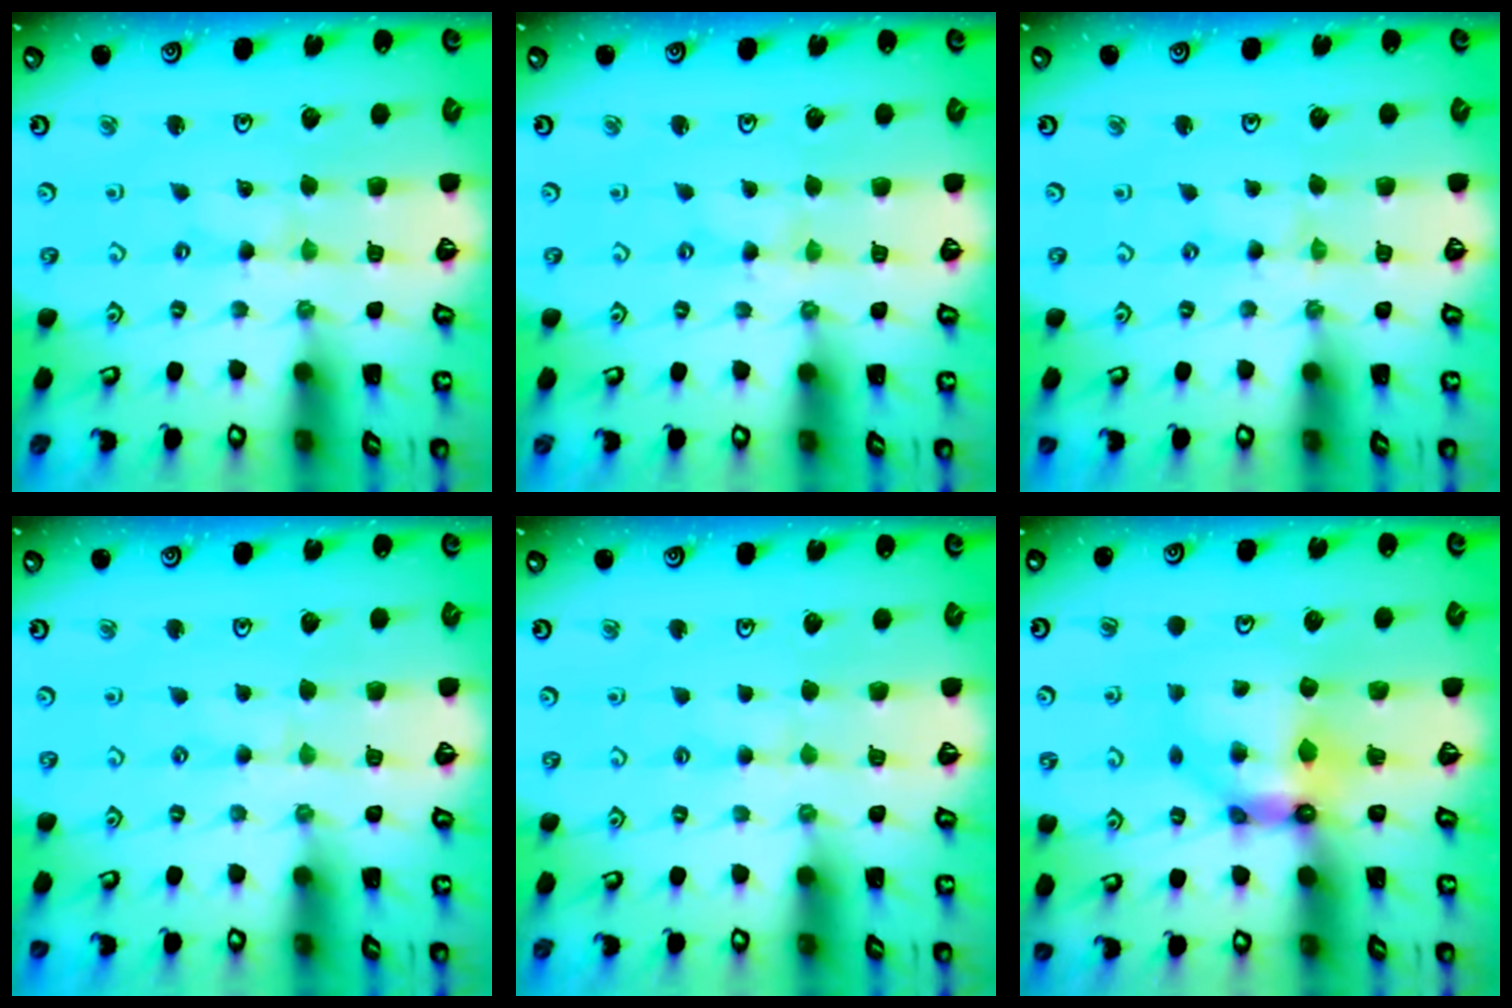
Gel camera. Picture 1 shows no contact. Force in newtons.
{"total": 0.0}
{"total": 0.0}
{"total": 1.8, "press": 1.7, "slide": 0.4}
{"total": 1.6, "press": 1.6, "slide": 0.3}
{"total": 7.5, "press": 7.5, "slide": 0.9}